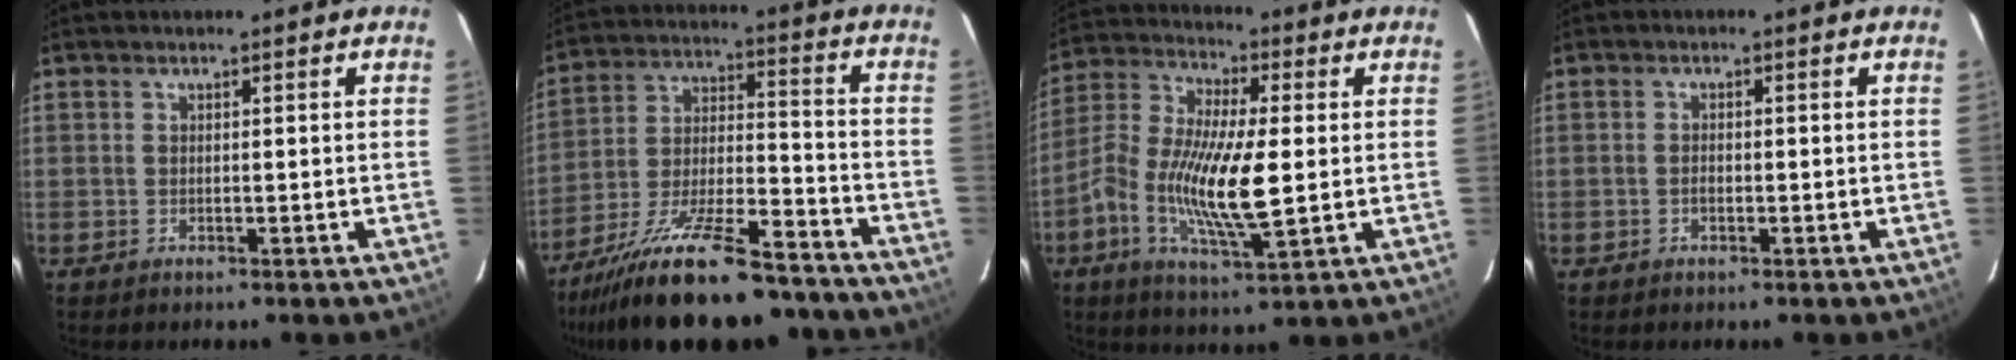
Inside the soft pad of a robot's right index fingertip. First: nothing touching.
{"total": 23.9, "force": [-18.9, 6.3, 13.2], "torque": [-0.242, -0.032, -0.286]}
{"total": 14.8, "force": [-2.0, 4.2, 14.1], "torque": [-0.286, -0.003, -0.045]}
{"total": 1.3, "force": [-0.5, 0.7, 0.9], "torque": [-0.020, 0.003, -0.009]}